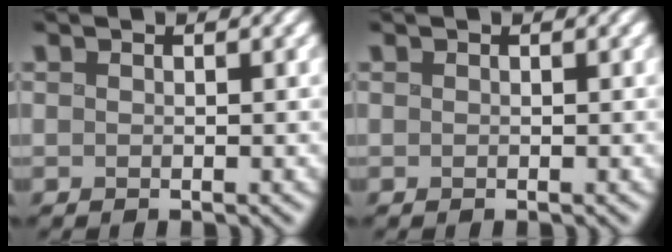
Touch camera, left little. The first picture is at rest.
{"total": 0.0}